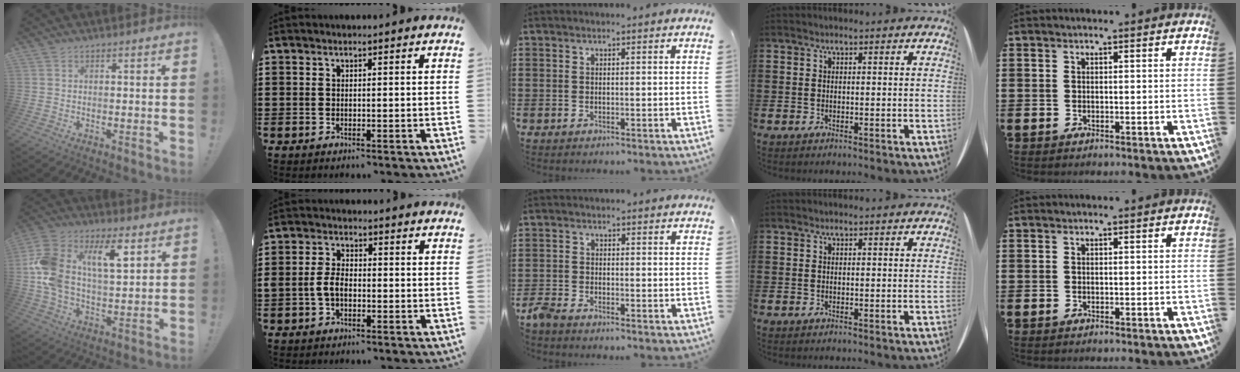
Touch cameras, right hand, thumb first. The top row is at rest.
{"thumb": {"total": 16.5, "force": [5.6, 9.6, 12.1], "torque": [-0.231, -0.015, 0.094]}, "index": {"total": 3.9, "force": [-1.2, 2.3, 2.9], "torque": [-0.075, -0.002, -0.029]}, "middle": {"total": 2.2, "force": [-2.0, 0.3, 0.8], "torque": [-0.038, -0.005, -0.047]}}